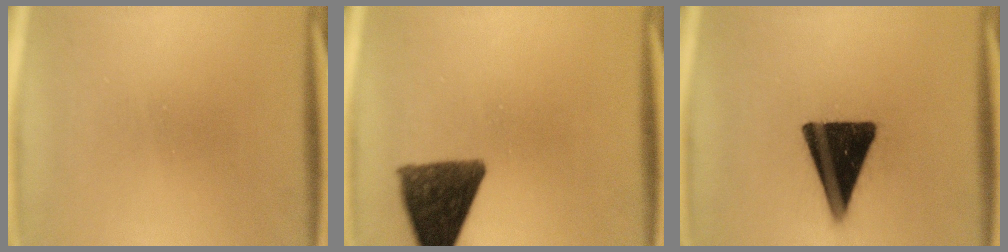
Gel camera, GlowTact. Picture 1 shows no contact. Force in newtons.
{"total": 10.8}
{"total": 17.4}